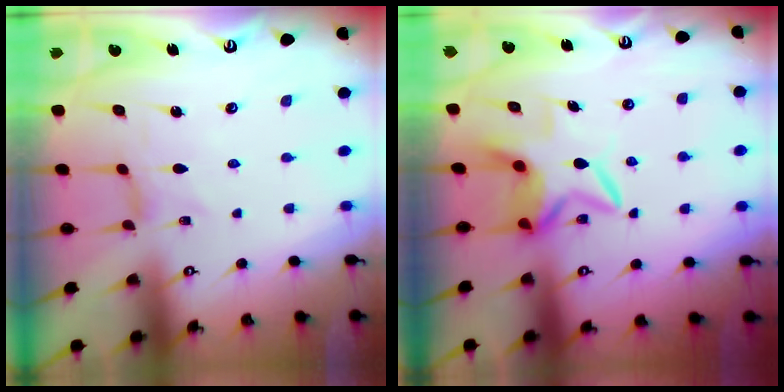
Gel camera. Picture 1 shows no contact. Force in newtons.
{"total": 6.4, "press": 6.4, "slide": 0.5}